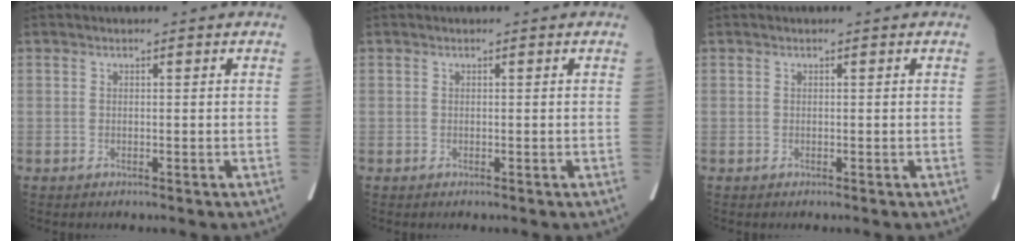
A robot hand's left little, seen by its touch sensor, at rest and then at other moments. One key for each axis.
{"total": 0.0}
{"total": 0.0}